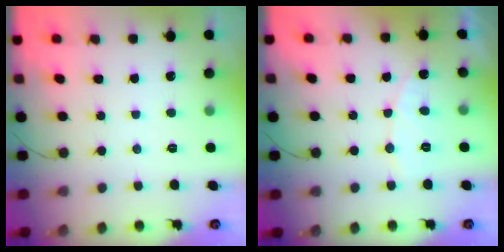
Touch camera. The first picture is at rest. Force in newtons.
{"total": 6.3, "press": 6.3, "slide": 0.5}